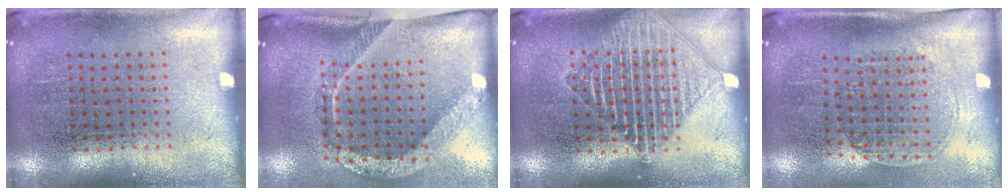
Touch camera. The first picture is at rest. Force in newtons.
{"total": 2.4, "press": 1.7, "slide": 1.7}
{"total": 2.3, "press": 2.3, "slide": 0.4}
{"total": 1.4, "press": 1.2, "slide": 0.8}